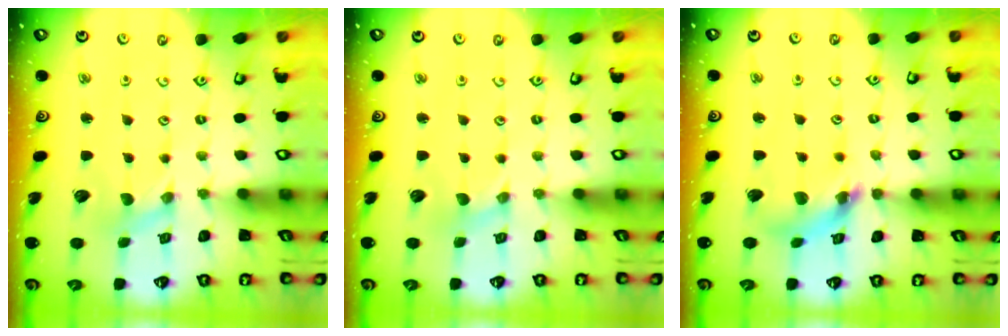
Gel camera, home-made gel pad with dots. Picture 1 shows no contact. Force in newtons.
{"total": 0.0}
{"total": 10.1, "press": 10.1, "slide": 1.0}